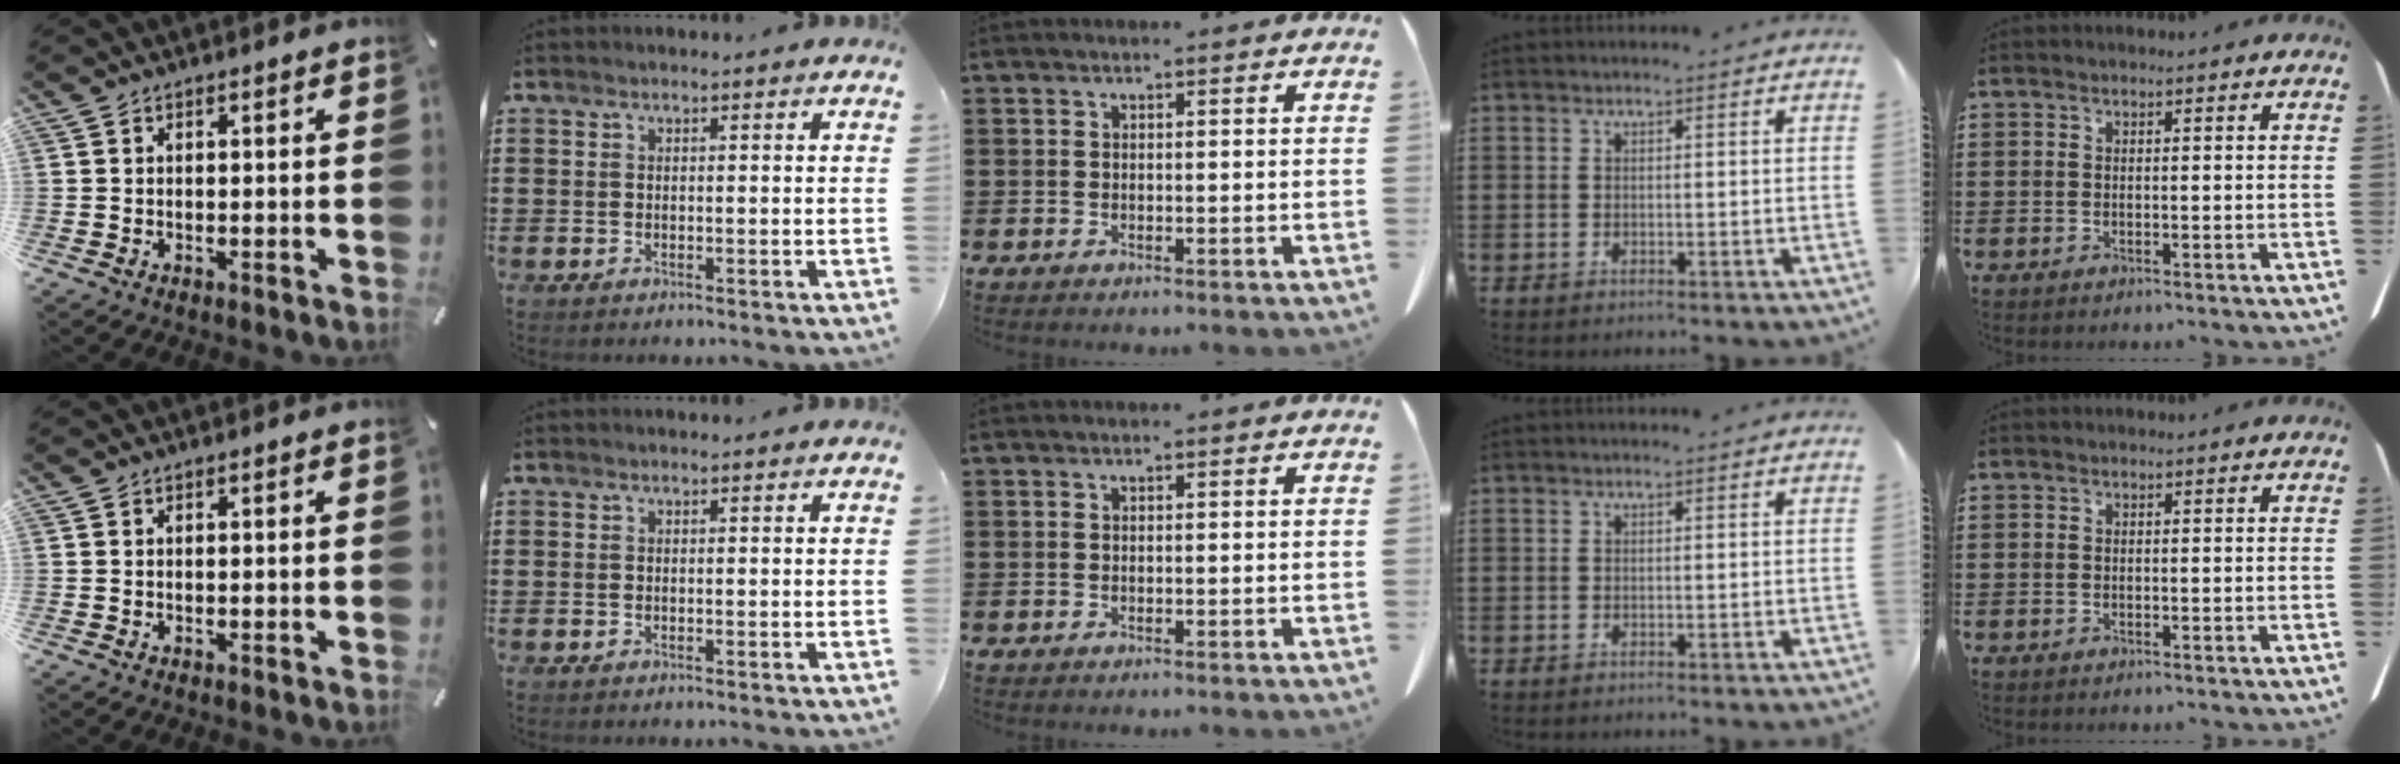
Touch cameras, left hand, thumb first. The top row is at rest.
{}